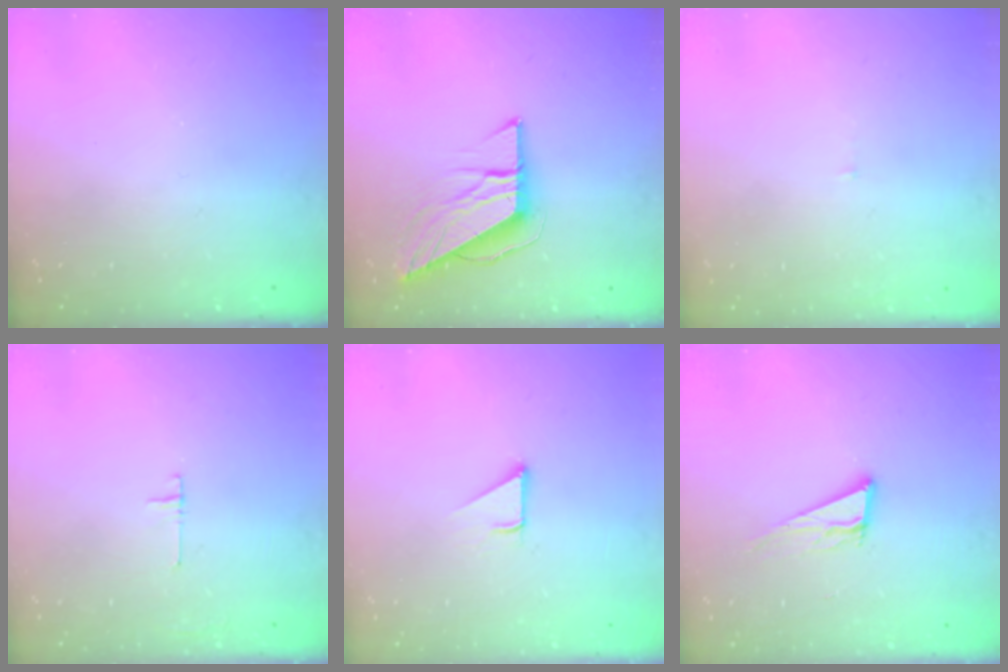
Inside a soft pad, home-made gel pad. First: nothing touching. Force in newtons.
{"total": 9.8, "press": 9.8, "slide": 0.5}
{"total": 3.0, "press": 3.0, "slide": 0.2}
{"total": 4.5, "press": 4.5, "slide": 0.4}
{"total": 1.6, "press": 1.6, "slide": 0.2}
{"total": 10.9, "press": 10.4, "slide": 3.3}